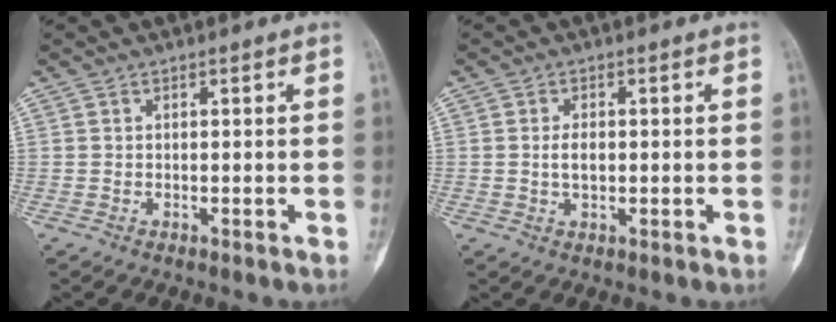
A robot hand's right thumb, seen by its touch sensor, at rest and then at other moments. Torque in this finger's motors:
{"motor_torque": [0.26, 0.23, 0.05, -0.11, 0.00]}